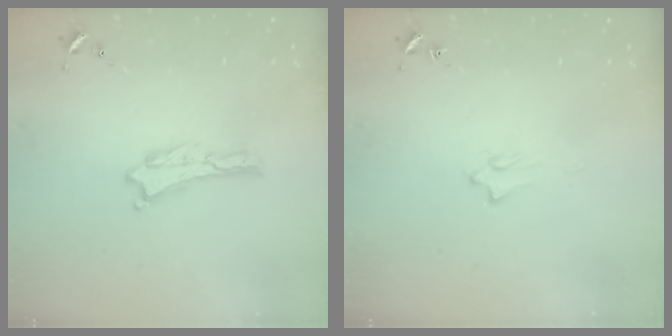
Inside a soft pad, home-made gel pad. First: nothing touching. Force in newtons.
{"total": 1.6, "press": 1.5, "slide": 0.2}